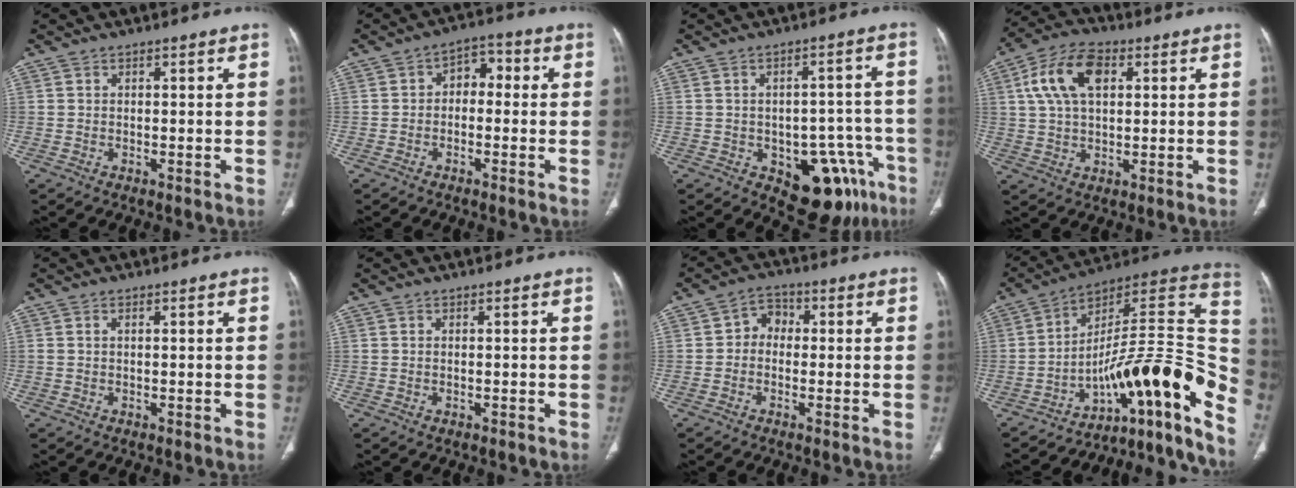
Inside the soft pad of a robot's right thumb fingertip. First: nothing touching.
{"total": 5.3, "force": [0.0, 3.6, 3.8], "torque": [-0.031, 0.024, -0.014]}
{"total": 14.6, "force": [-7.1, 8.2, 9.7], "torque": [-0.069, 0.039, -0.083]}
{"total": 11.8, "force": [3.5, 6.8, 8.9], "torque": [-0.168, 0.013, 0.061]}
{"total": 0.7, "force": [0.3, 0.3, 0.6], "torque": [-0.016, 0.005, 0.006]}
{"total": 0.0}
{"total": 4.3, "force": [-0.3, 3.6, 2.4], "torque": [-0.019, 0.016, -0.018]}
{"total": 27.6, "force": [-13.3, 7.9, 22.9], "torque": [-0.245, 0.118, -0.188]}